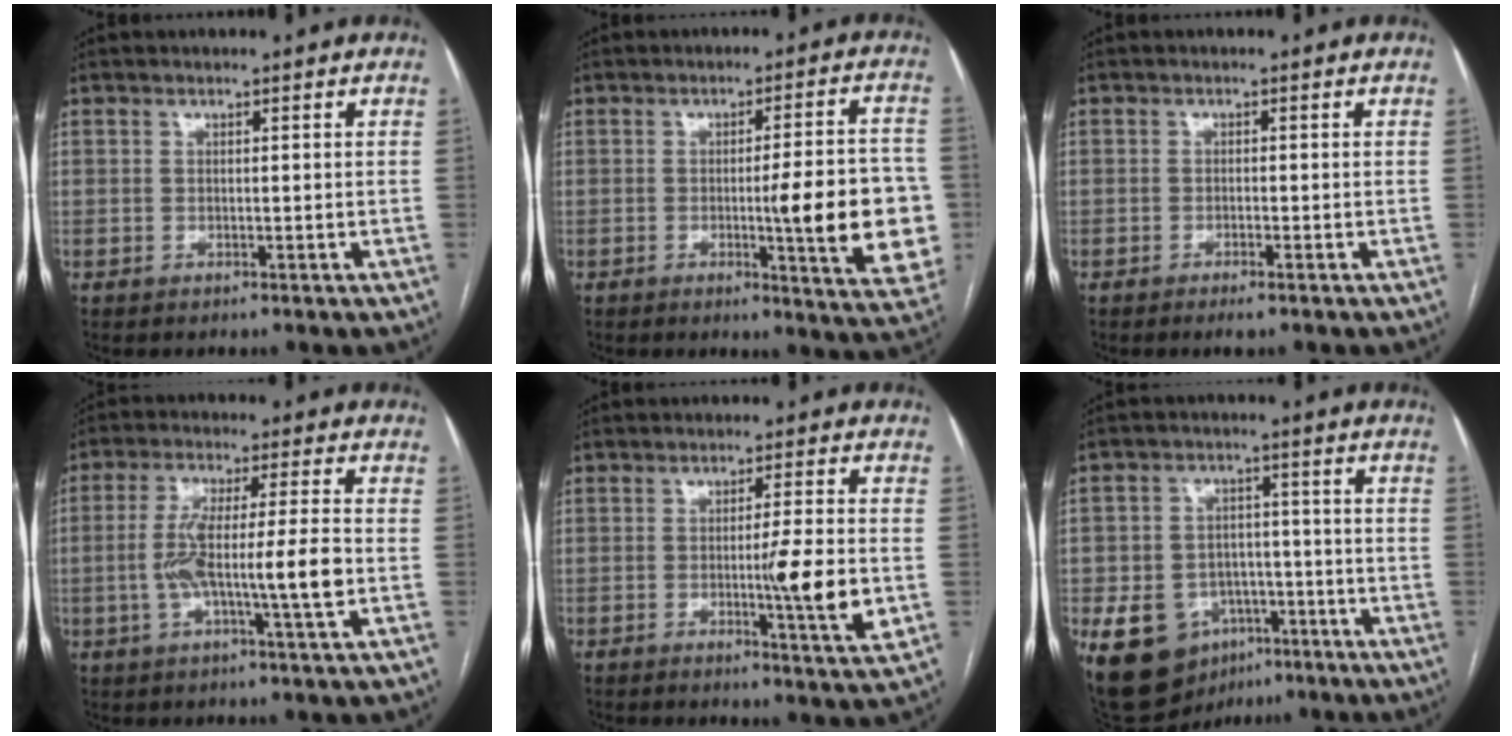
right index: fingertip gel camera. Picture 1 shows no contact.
{"total": 14.1, "force": [-2.2, 1.9, 13.8], "torque": [-0.139, 0.004, -0.021]}
{"total": 1.6, "force": [-1.1, 0.1, 1.2], "torque": [-0.021, -0.002, -0.016]}
{"total": 10.6, "force": [-1.8, 0.2, 10.5], "torque": [-0.193, 0.007, -0.036]}
{"total": 8.6, "force": [-1.7, -0.3, 8.5], "torque": [-0.123, -0.015, -0.026]}
{"total": 11.7, "force": [-5.5, 9.0, 5.1], "torque": [-0.090, 0.020, -0.077]}